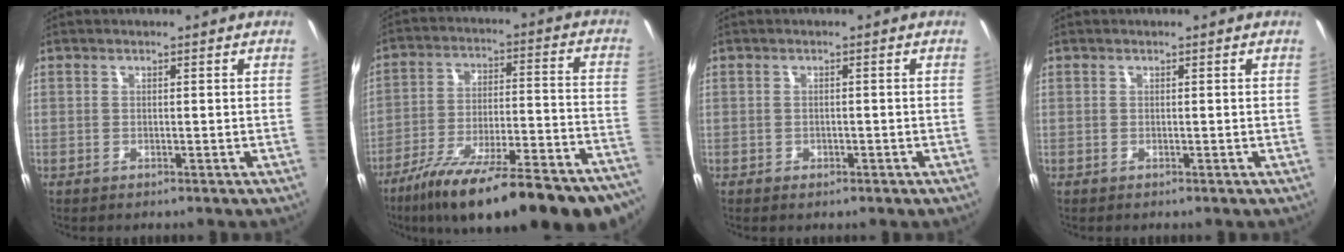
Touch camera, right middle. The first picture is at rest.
{"total": 29.3, "force": [-23.2, 5.6, 17.1], "torque": [-0.259, -0.056, -0.325]}
{"total": 1.5, "force": [-0.8, 1.1, 0.6], "torque": [-0.012, -0.004, -0.011]}
{"total": 0.0}